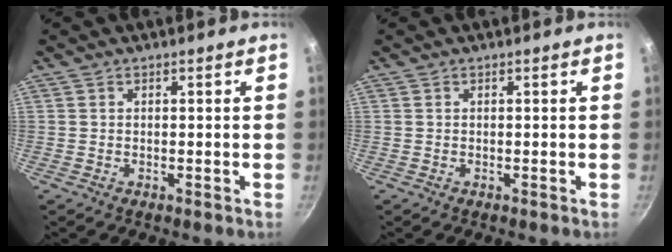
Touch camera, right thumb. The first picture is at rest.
{"total": 0.0}